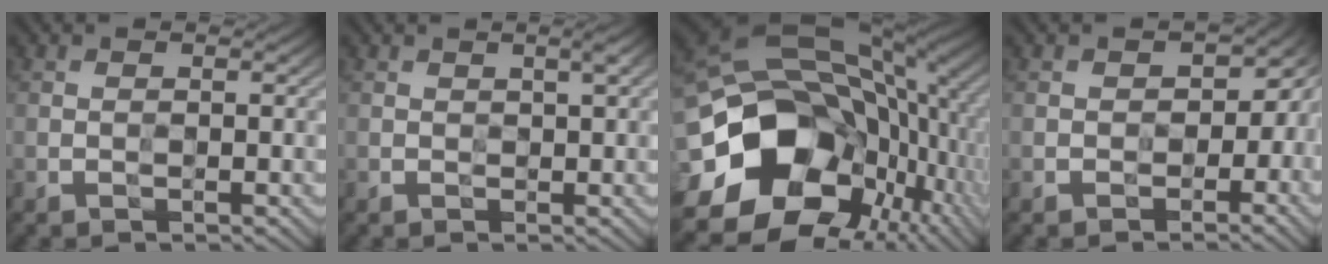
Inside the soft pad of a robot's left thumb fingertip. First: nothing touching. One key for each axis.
{"total": 0.5, "fx": 0.5, "fy": 0.0, "fz": 0.1, "tx": 0.000, "ty": -0.001, "tz": 0.011}
{"total": 19.5, "fx": -2.7, "fy": 14.9, "fz": 12.3, "tx": -0.269, "ty": -0.033, "tz": -0.019}
{"total": 3.2, "fx": -1.2, "fy": 2.6, "fz": 1.4, "tx": -0.003, "ty": -0.009, "tz": -0.021}